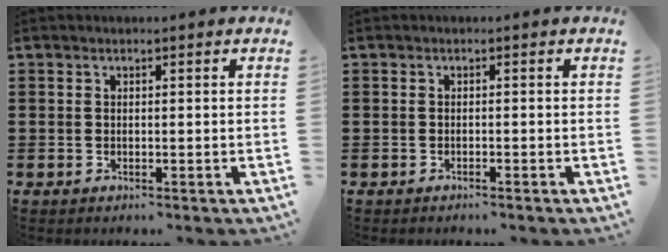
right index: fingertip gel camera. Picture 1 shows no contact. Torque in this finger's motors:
{"motor_torque": [0.10, -0.12, 0.01, 0.00]}